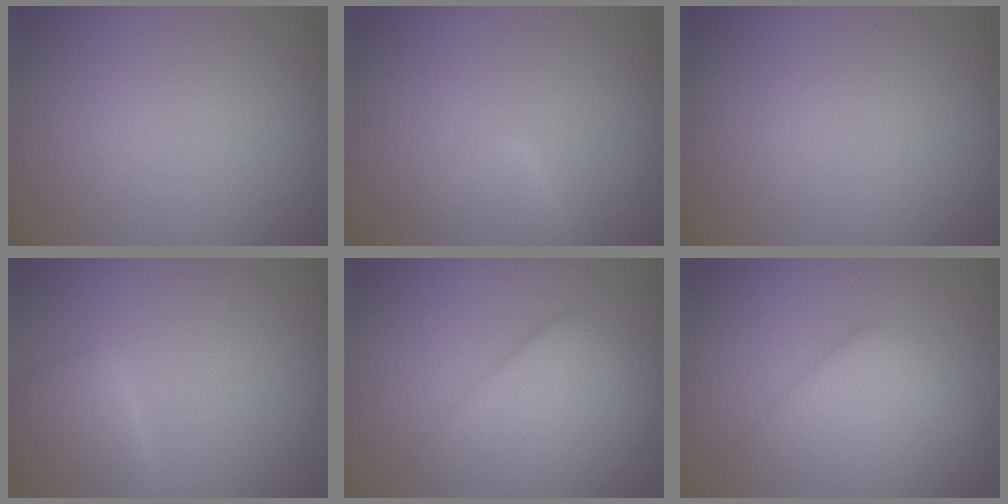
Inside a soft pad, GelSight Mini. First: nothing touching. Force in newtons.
{"total": 2.3, "press": 2.3, "slide": 0.0}
{"total": 0.0}
{"total": 2.6, "press": 2.6, "slide": 0.1}
{"total": 7.3, "press": 7.3, "slide": 0.5}
{"total": 6.8, "press": 6.8, "slide": 0.3}